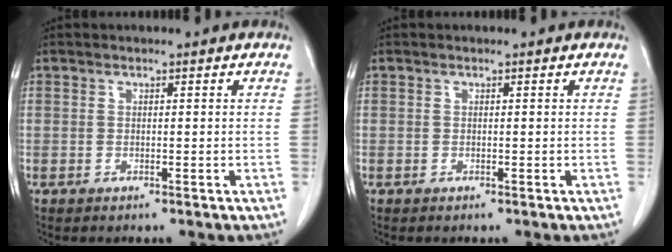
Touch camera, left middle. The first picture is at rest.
{"total": 0.0}